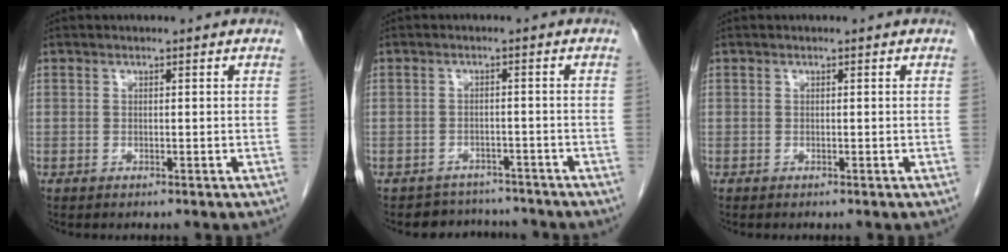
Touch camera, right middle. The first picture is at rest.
{"total": 5.1, "force": [-4.6, 1.9, -0.6], "torque": [0.012, 0.018, -0.062]}
{"total": 0.0}